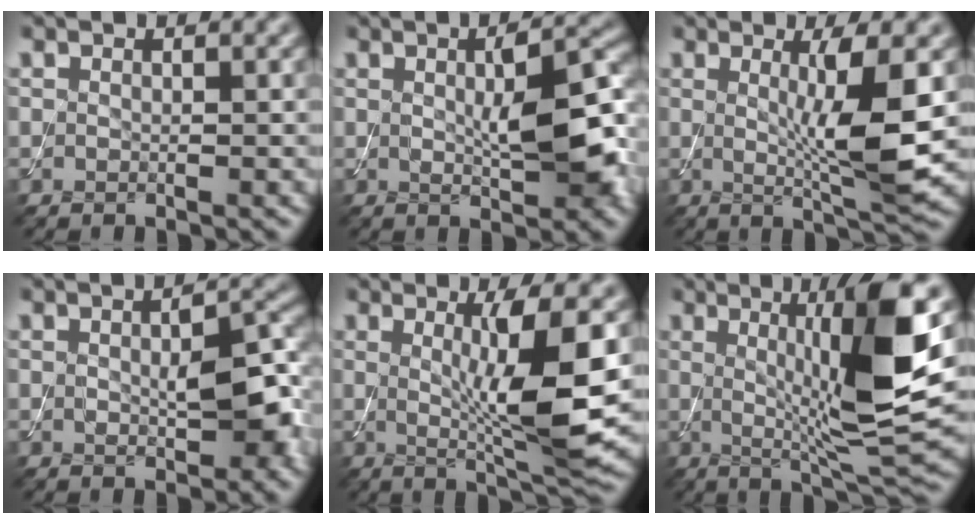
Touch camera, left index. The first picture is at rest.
{"total": 6.5, "force": [0.5, 2.0, 6.2], "torque": [-0.093, 0.005, 0.008]}
{"total": 6.1, "force": [0.5, 0.9, 6.0], "torque": [-0.098, -0.013, 0.013]}
{"total": 5.2, "force": [0.0, 2.4, 4.7], "torque": [-0.072, 0.000, 0.004]}
{"total": 7.6, "force": [0.6, 1.2, 7.5], "torque": [-0.120, -0.014, 0.018]}
{"total": 10.8, "force": [1.5, 1.8, 10.6], "torque": [-0.158, -0.009, 0.034]}